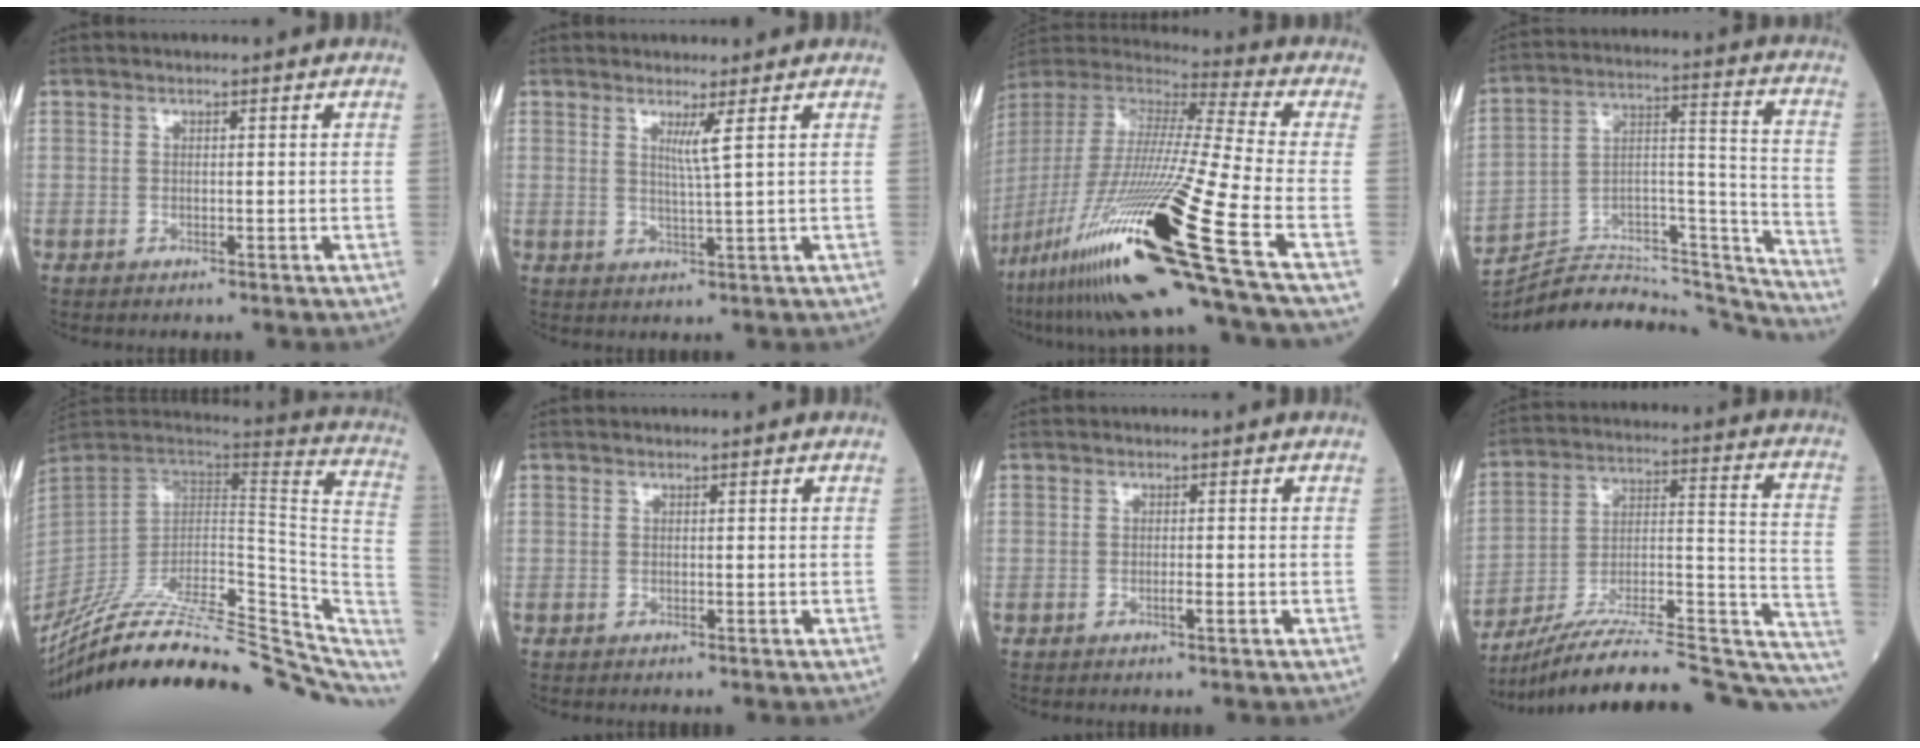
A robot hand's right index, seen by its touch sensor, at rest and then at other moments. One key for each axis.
{"total": 2.6, "fx": 1.1, "fy": -1.0, "fz": 2.1, "tx": -0.044, "ty": -0.012, "tz": 0.024}
{"total": 32.2, "fx": -16.4, "fy": 0.3, "fz": 27.7, "tx": -0.548, "ty": -0.064, "tz": -0.310}
{"total": 25.2, "fx": -24.2, "fy": 4.4, "fz": 5.4, "tx": -0.089, "ty": 0.042, "tz": -0.367}
{"total": 34.7, "fx": -28.7, "fy": 10.3, "fz": 16.7, "tx": -0.225, "ty": -0.017, "tz": -0.403}
{"total": 0.0}
{"total": 1.1, "fx": -0.4, "fy": 0.1, "fz": 1.0, "tx": -0.017, "ty": 0.000, "tz": -0.006}
{"total": 29.4, "fx": -25.4, "fy": 4.2, "fz": 14.3, "tx": -0.157, "ty": 0.010, "tz": -0.367}